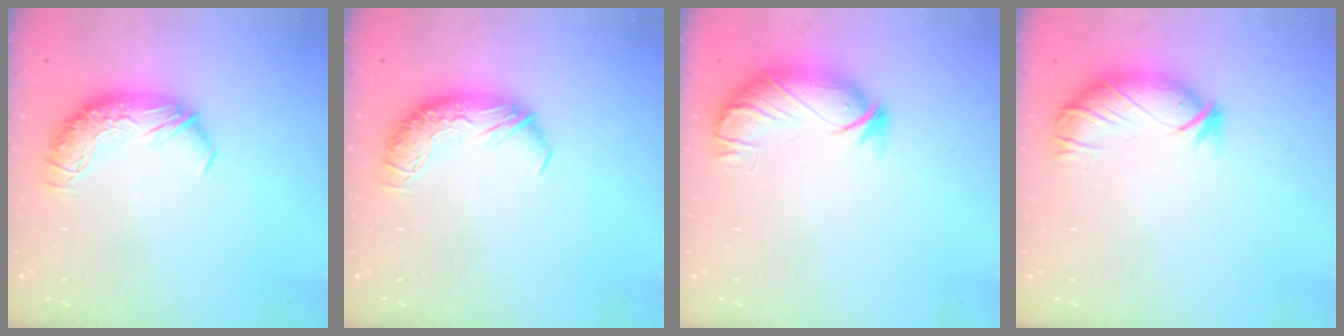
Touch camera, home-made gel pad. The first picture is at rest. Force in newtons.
{"total": 0.0}
{"total": 3.9, "press": 3.3, "slide": 2.0}
{"total": 2.7, "press": 2.6, "slide": 0.9}